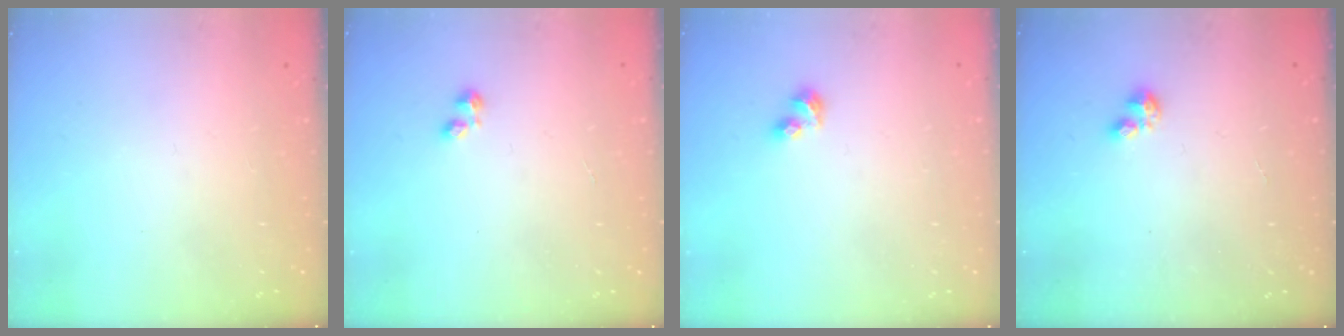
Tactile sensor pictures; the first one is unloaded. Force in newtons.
{"total": 1.7, "press": 1.7, "slide": 0.5}
{"total": 3.4, "press": 3.3, "slide": 0.9}
{"total": 1.3, "press": 1.2, "slide": 0.3}